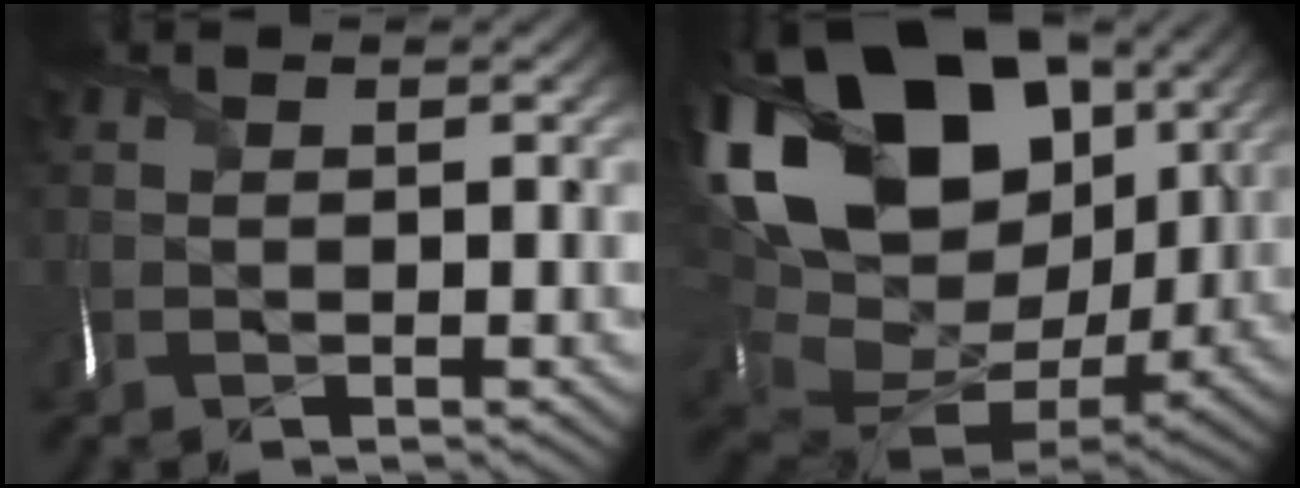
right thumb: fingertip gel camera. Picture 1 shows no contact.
{"total": 23.0, "force": [6.9, 15.8, 15.1], "torque": [-0.336, 0.013, 0.149]}